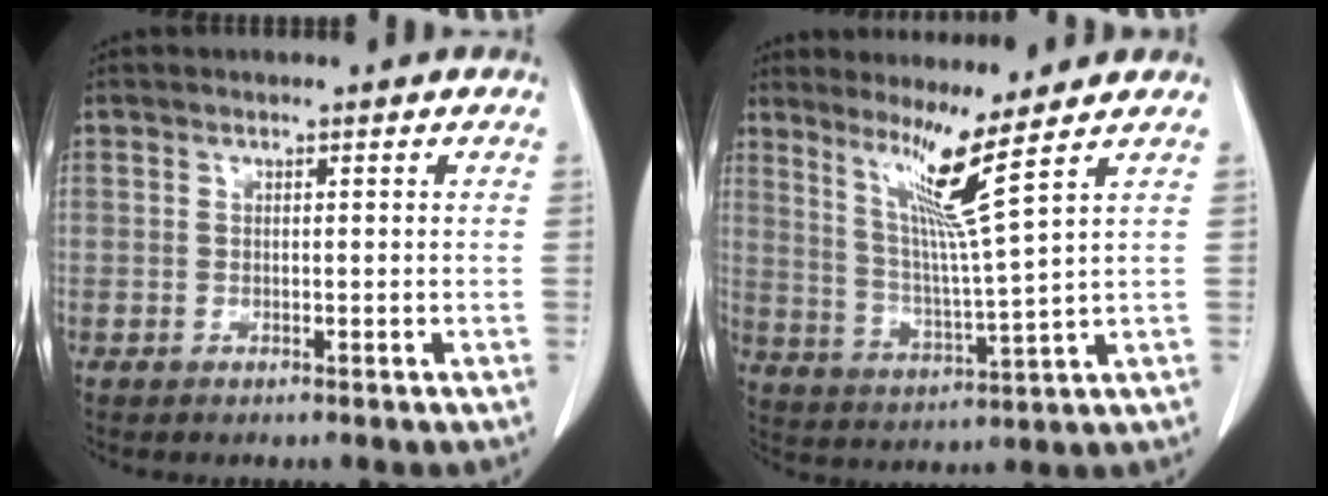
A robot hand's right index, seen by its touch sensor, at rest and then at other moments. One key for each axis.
{"total": 8.5, "fx": 5.3, "fy": -3.0, "fz": 6.0, "tx": -0.108, "ty": -0.024, "tz": 0.102}